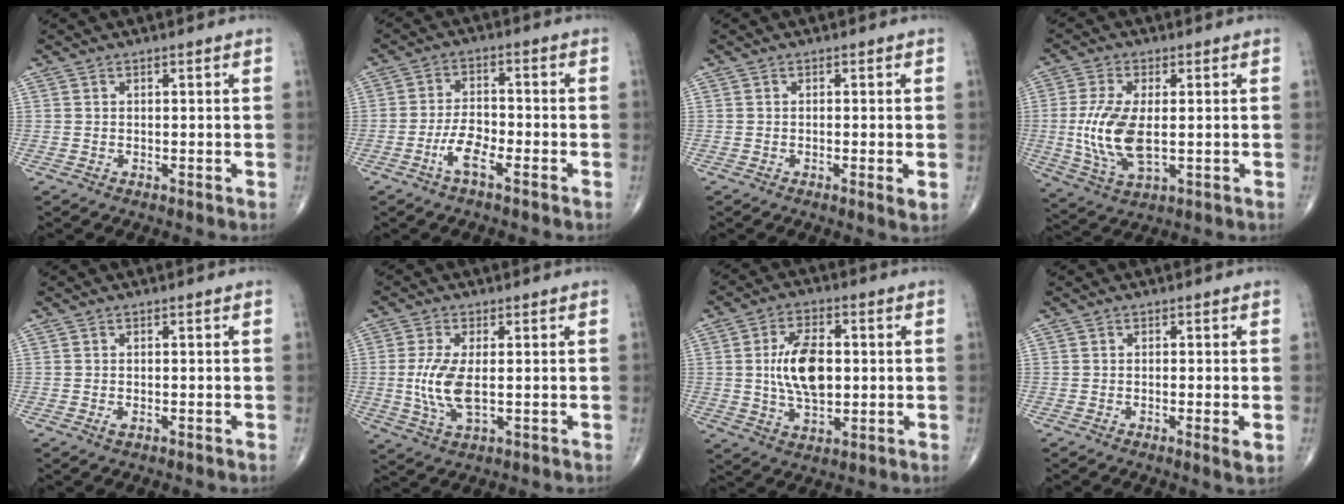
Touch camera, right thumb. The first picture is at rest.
{"total": 5.7, "force": [-3.0, 1.7, 4.5], "torque": [-0.092, 0.021, -0.057]}
{"total": 2.0, "force": [-0.4, 0.2, 2.0], "torque": [-0.039, -0.008, -0.010]}
{"total": 11.5, "force": [-0.3, 5.3, 10.2], "torque": [-0.221, -0.012, 0.001]}
{"total": 1.0, "force": [-0.4, 0.4, 0.8], "torque": [-0.015, 0.000, -0.007]}
{"total": 7.9, "force": [-0.2, 3.2, 7.2], "torque": [-0.165, -0.011, -0.001]}
{"total": 11.5, "force": [0.7, 6.2, 9.6], "torque": [-0.162, 0.001, 0.016]}
{"total": 2.5, "force": [-0.6, 0.3, 2.4], "torque": [-0.045, -0.010, -0.013]}